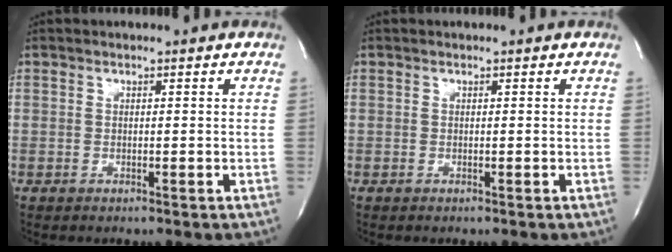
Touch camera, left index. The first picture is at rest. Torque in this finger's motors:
{"motor_torque": [0.00, 0.00, -0.02, 0.00]}